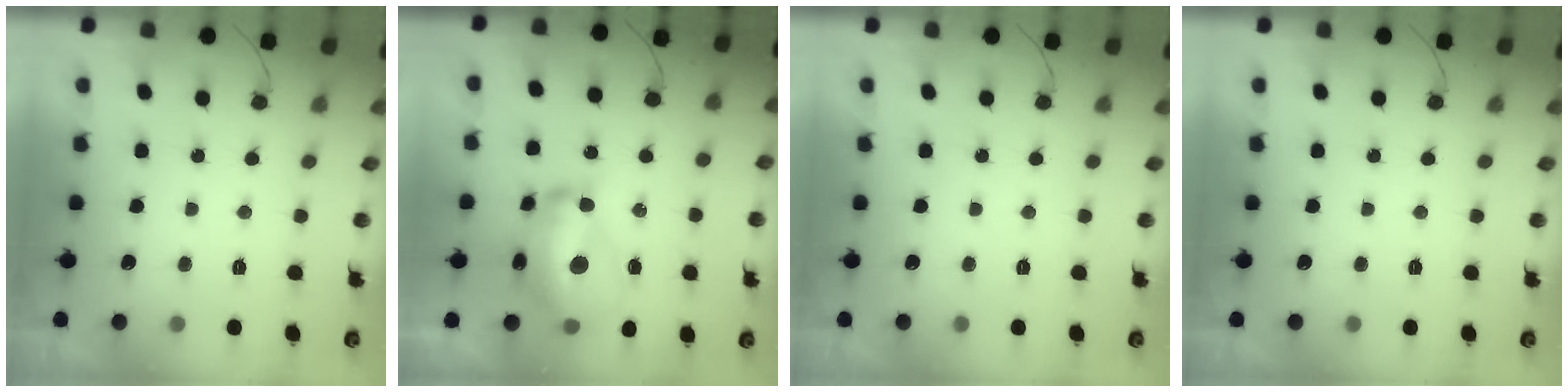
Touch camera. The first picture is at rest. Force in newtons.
{"total": 16.8, "press": 16.7, "slide": 1.0}
{"total": 0.0}
{"total": 0.0}